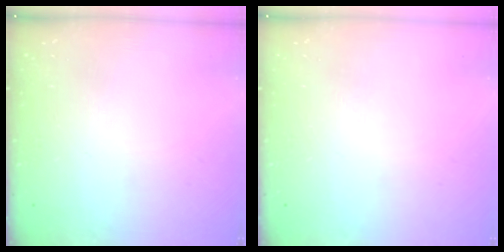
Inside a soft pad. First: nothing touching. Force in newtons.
{"total": 0.0}